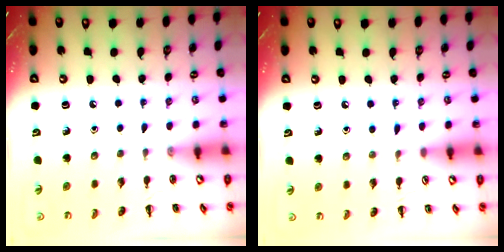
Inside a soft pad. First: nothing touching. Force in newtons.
{"total": 3.8, "press": 3.6, "slide": 1.4}